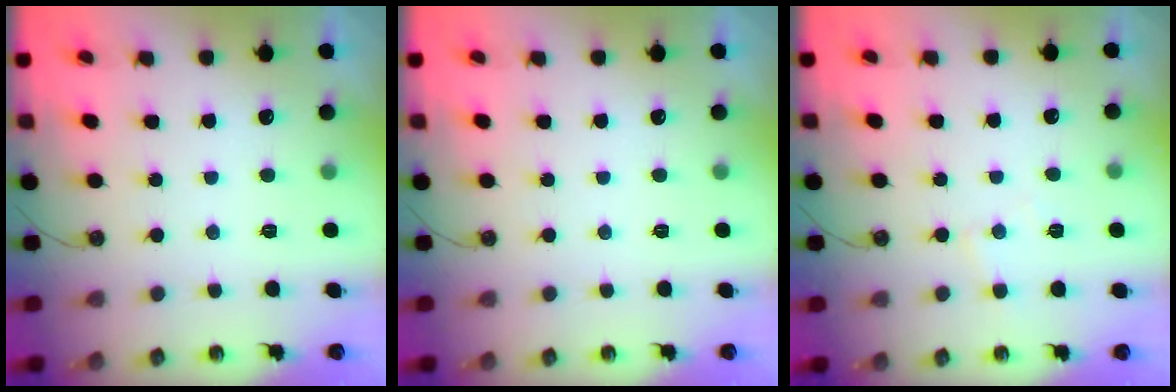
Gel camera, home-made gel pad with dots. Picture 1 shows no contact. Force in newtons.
{"total": 0.0}
{"total": 4.4, "press": 4.3, "slide": 0.6}